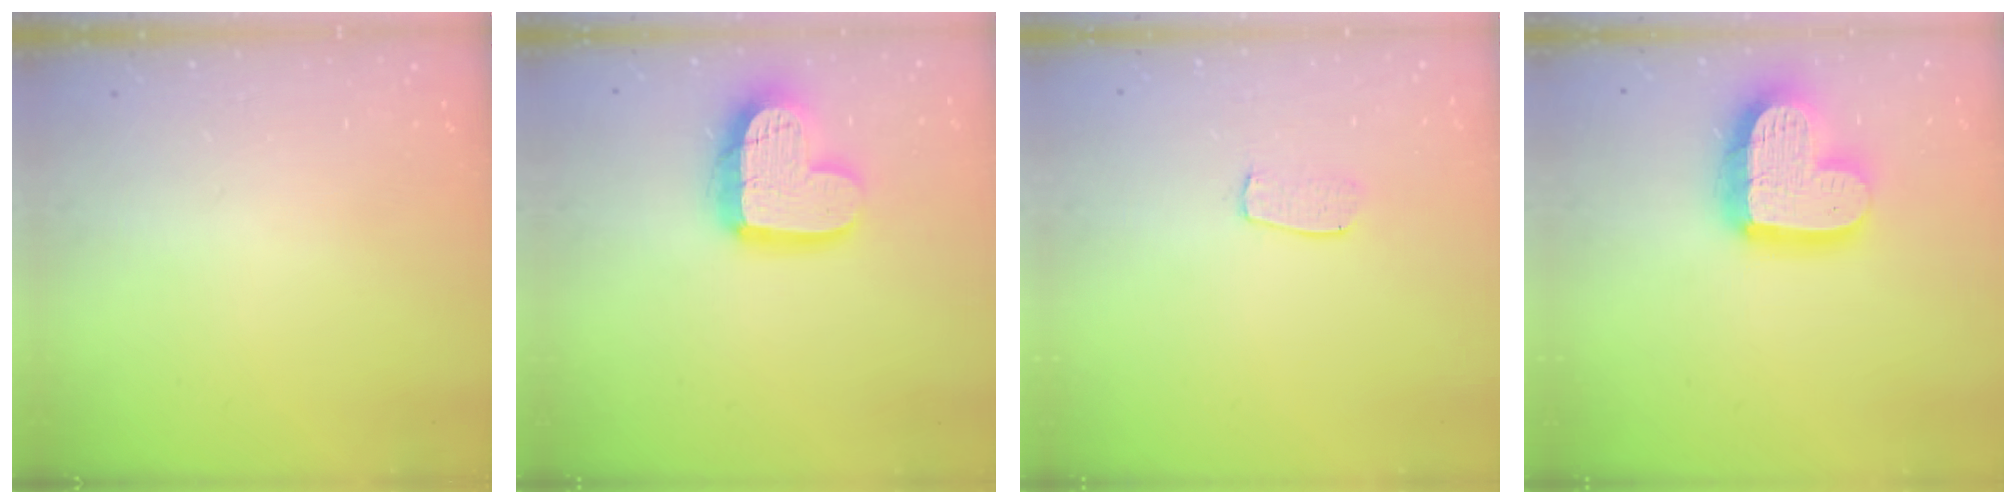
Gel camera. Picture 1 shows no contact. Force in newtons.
{"total": 16.5, "press": 16.4, "slide": 1.3}
{"total": 6.1, "press": 6.1, "slide": 0.3}
{"total": 19.1, "press": 19.0, "slide": 2.0}